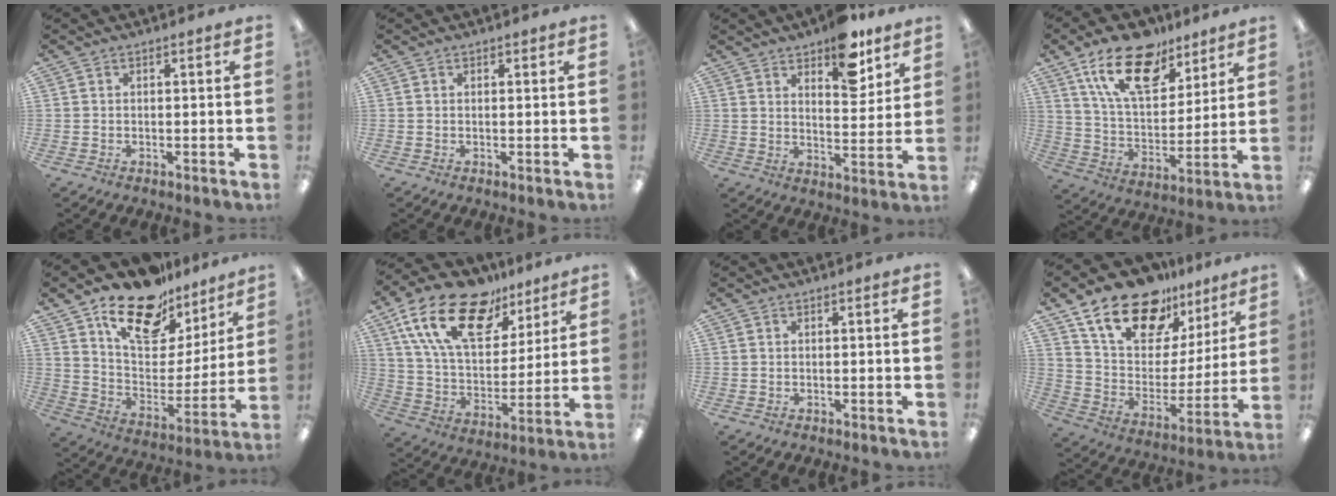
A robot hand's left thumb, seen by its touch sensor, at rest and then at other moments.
{"total": 0.6, "force": [0.4, 0.4, 0.1], "torque": [0.006, -0.002, 0.005]}
{"total": 12.4, "force": [8.7, 5.9, 6.7], "torque": [-0.068, -0.051, 0.147]}
{"total": 19.3, "force": [12.3, 9.8, 11.2], "torque": [-0.190, -0.052, 0.216]}
{"total": 18.4, "force": [13.3, 9.6, 8.3], "torque": [-0.141, -0.087, 0.235]}
{"total": 21.7, "force": [12.8, 11.2, 13.4], "torque": [-0.253, -0.056, 0.230]}
{"total": 0.0}
{"total": 20.0, "force": [14.5, 10.4, 9.1], "torque": [-0.167, -0.089, 0.261]}